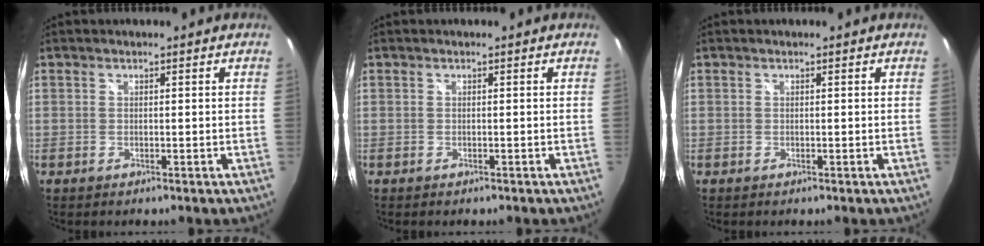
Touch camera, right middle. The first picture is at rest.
{"total": 0.0}
{"total": 0.0}